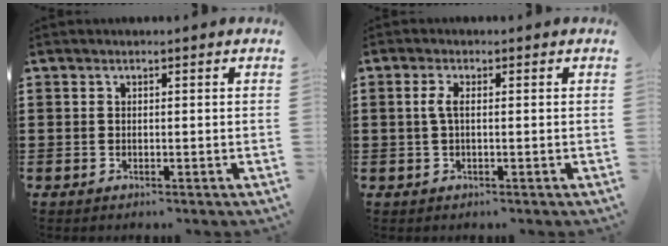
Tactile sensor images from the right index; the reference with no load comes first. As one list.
[{"total": 2.2, "force": [-0.1, 0.7, 2.1], "torque": [-0.054, -0.003, -0.008]}]